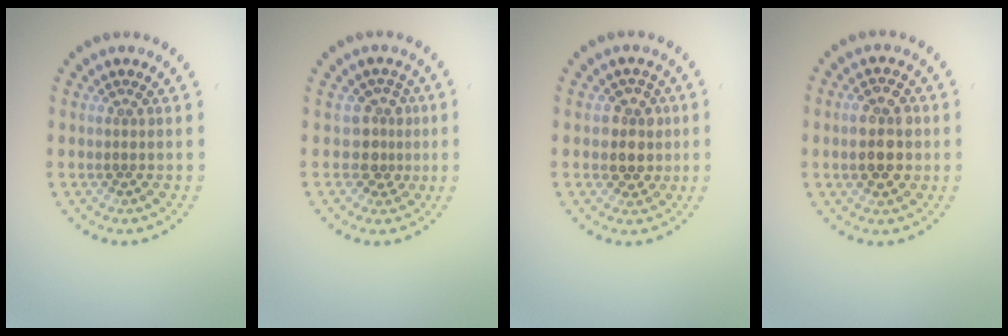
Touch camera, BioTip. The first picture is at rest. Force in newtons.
{"total": 2.6, "press": 1.9, "slide": 1.7}
{"total": 2.8, "press": 2.6, "slide": 1.1}
{"total": 4.6, "press": 4.6, "slide": 0.2}